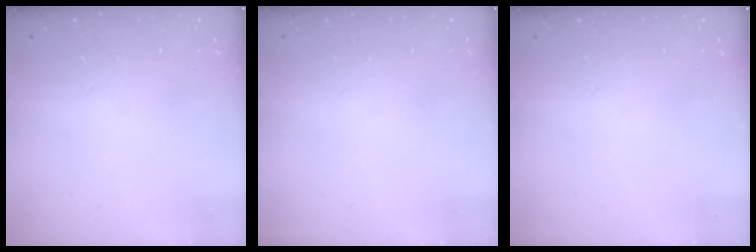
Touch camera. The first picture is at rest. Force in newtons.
{"total": 0.0}
{"total": 0.0}